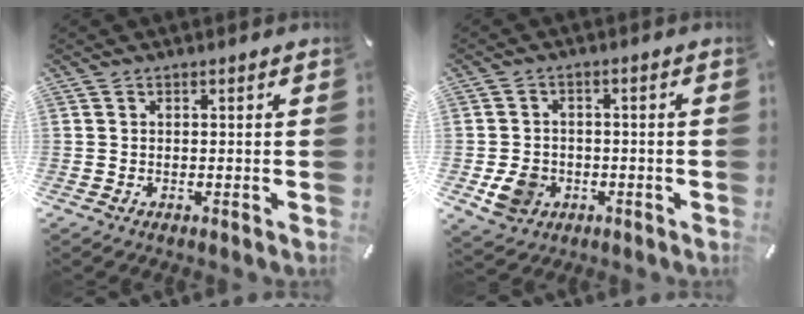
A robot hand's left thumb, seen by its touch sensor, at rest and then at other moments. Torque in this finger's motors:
{"motor_torque": [0.51, 1.70, 0.46, 0.34, 0.00]}